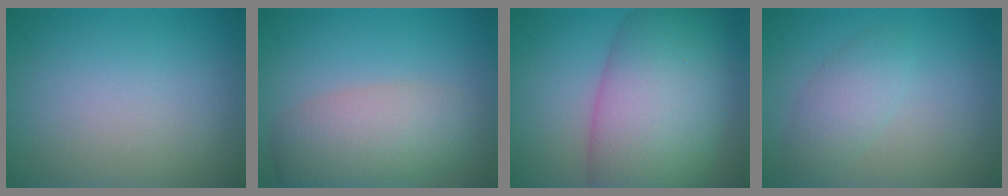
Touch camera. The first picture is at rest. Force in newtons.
{"total": 5.7, "press": 5.7, "slide": 0.2}
{"total": 12.2, "press": 12.2, "slide": 0.3}
{"total": 2.5, "press": 2.5, "slide": 0.1}